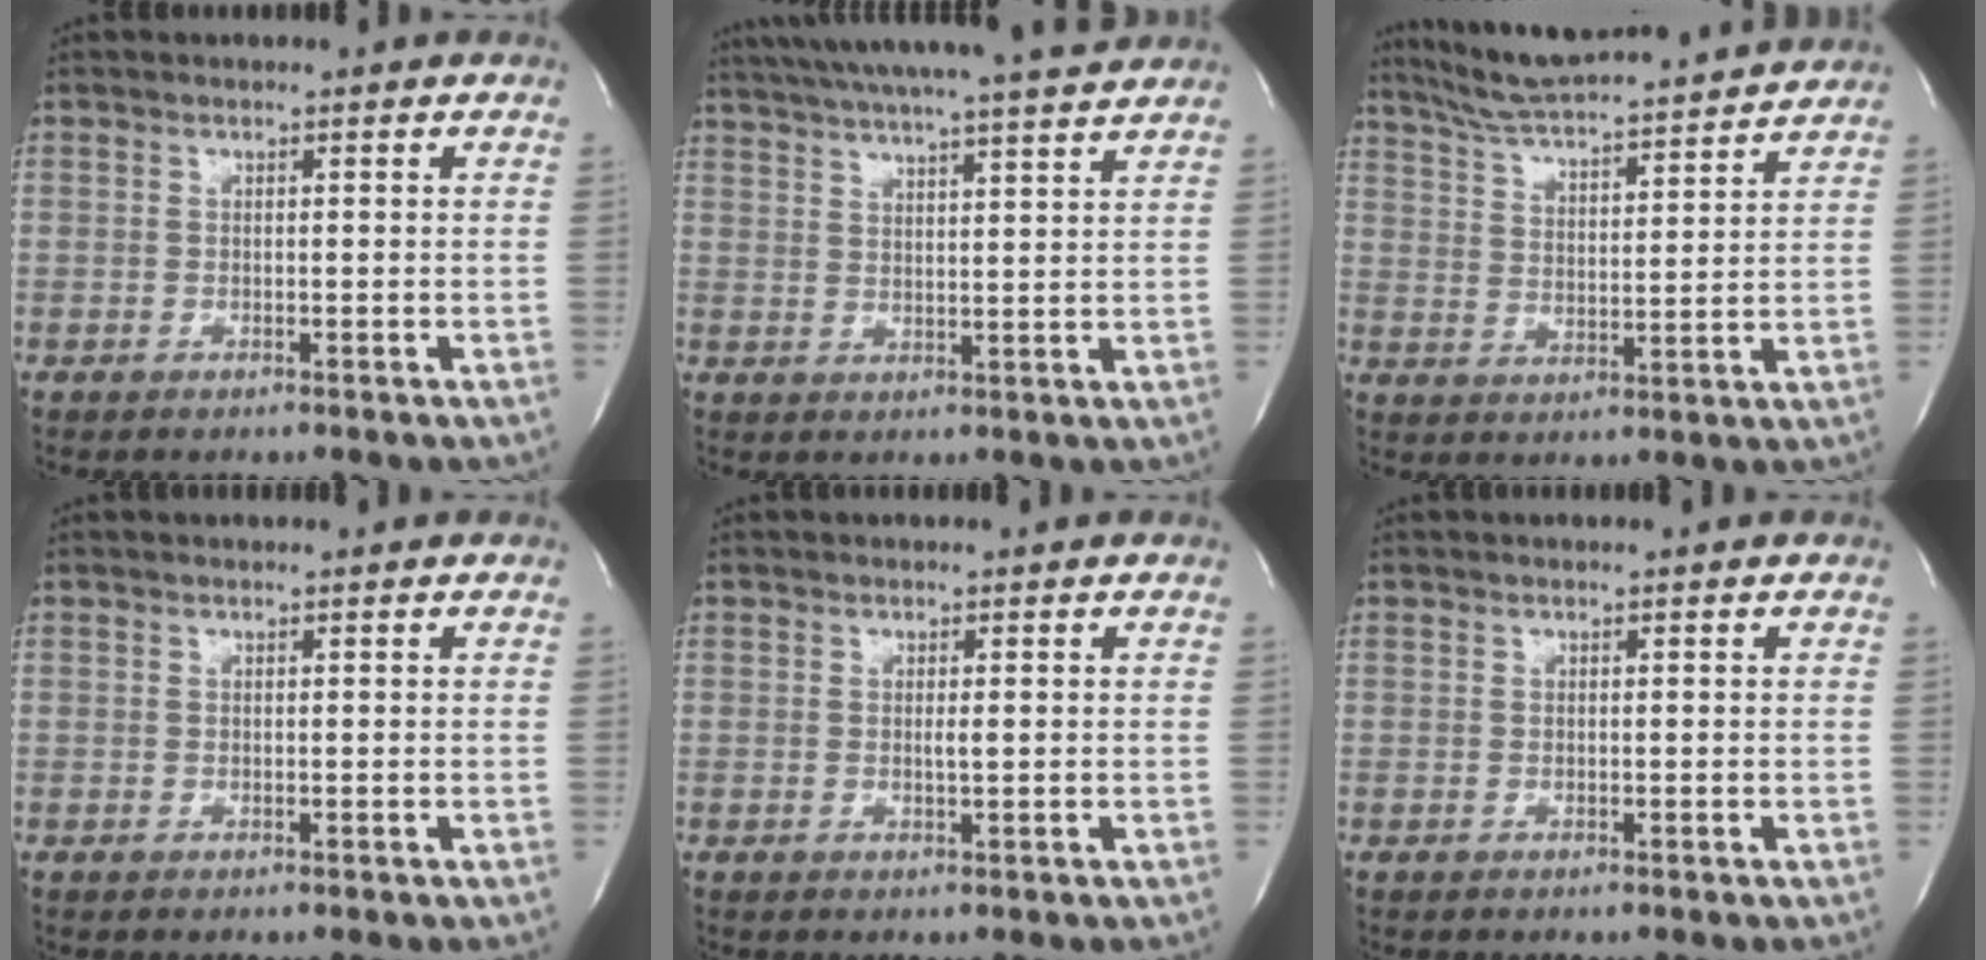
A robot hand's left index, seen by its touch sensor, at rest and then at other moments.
{"total": 17.9, "force": [15.9, -0.1, 8.0], "torque": [-0.139, 0.000, 0.221]}
{"total": 16.1, "force": [14.9, 0.6, 6.1], "torque": [-0.108, 0.010, 0.225]}
{"total": 0.8, "force": [-0.8, -0.1, -0.1], "torque": [0.002, 0.000, -0.011]}
{"total": 0.7, "force": [-0.1, 0.0, 0.7], "torque": [-0.023, -0.005, -0.002]}
{"total": 0.0}